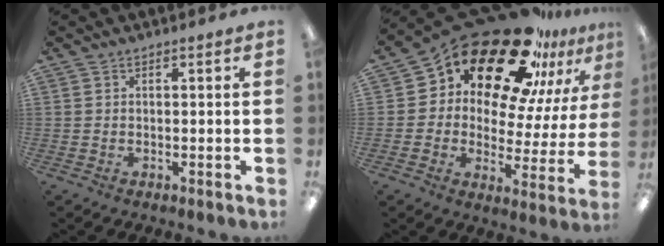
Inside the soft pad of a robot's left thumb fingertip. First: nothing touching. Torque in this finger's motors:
{"motor_torque": [0.22, 1.53, 1.68, -1.09, 0.14]}